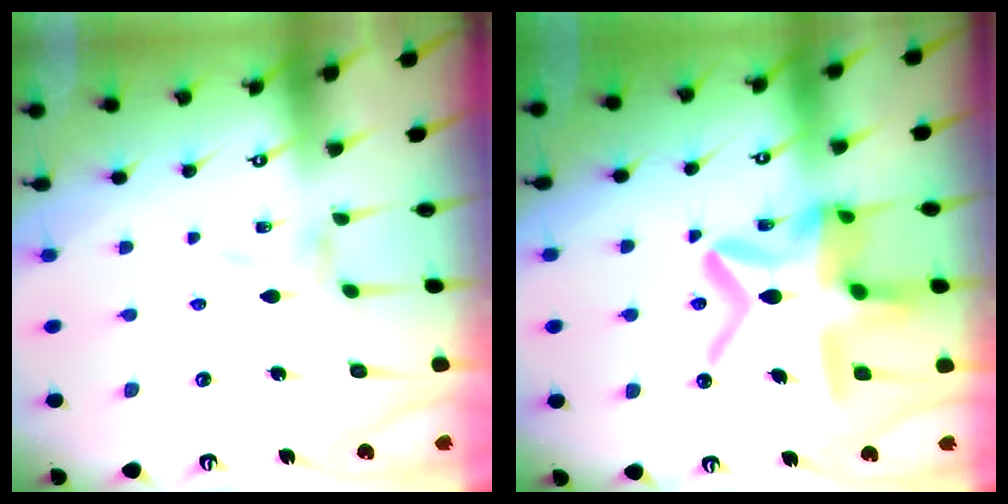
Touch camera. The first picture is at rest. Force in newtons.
{"total": 20.9, "press": 20.8, "slide": 1.8}